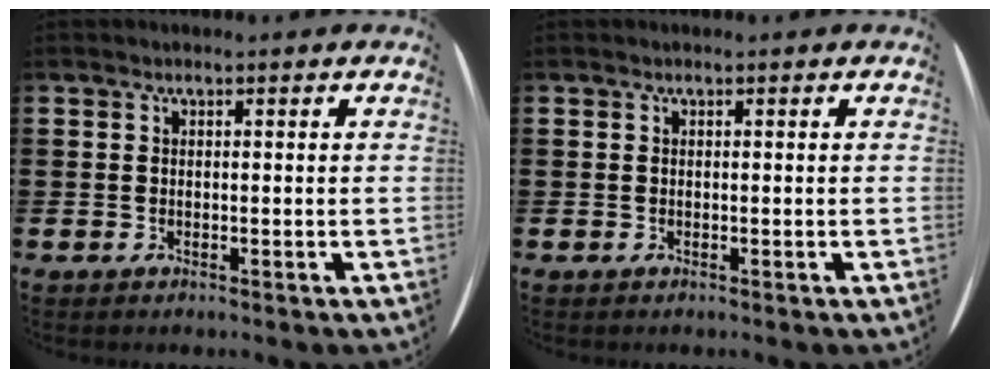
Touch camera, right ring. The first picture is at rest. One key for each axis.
{"total": 0.0}